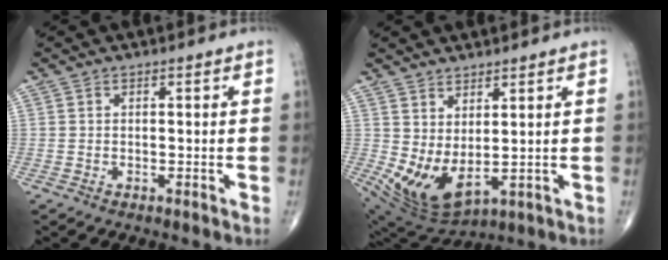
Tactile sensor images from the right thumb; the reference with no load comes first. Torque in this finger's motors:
{"motor_torque": [0.77, 1.12, 0.95, 0.01, 0.28]}